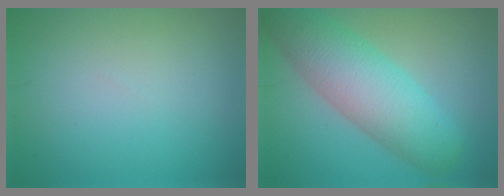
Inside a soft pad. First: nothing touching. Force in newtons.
{"total": 7.6, "press": 7.6, "slide": 0.4}